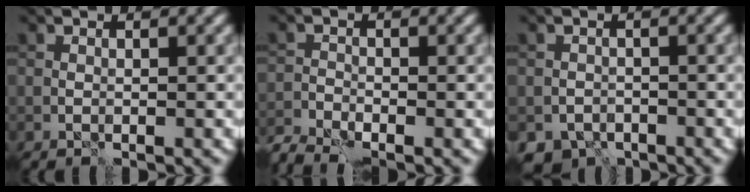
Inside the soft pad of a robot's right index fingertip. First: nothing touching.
{"total": 4.2, "force": [-3.8, 0.8, 1.7], "torque": [-0.036, -0.019, -0.081]}
{"total": 3.2, "force": [-2.5, 1.8, 0.8], "torque": [-0.004, -0.004, -0.044]}